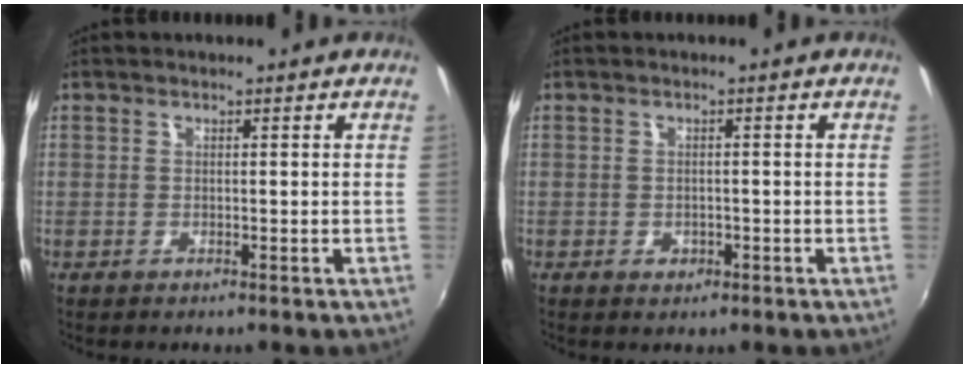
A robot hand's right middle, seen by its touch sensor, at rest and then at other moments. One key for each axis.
{"total": 1.6, "fx": -0.7, "fy": 1.3, "fz": 0.7, "tx": -0.012, "ty": -0.001, "tz": -0.007}